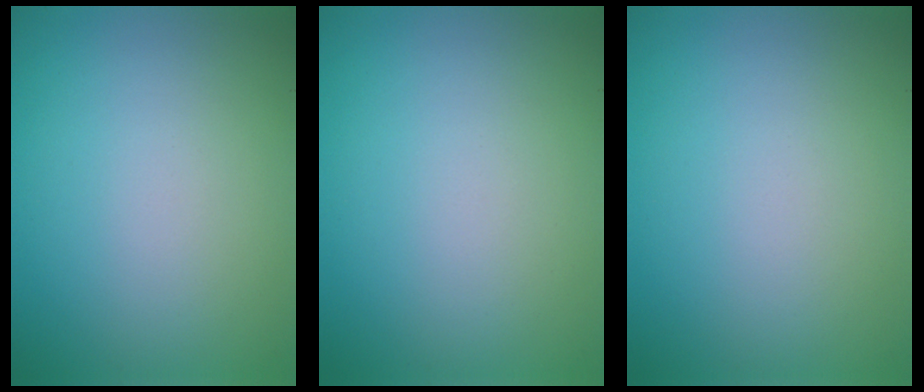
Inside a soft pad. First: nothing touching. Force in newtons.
{"total": 0.0}
{"total": 0.0}